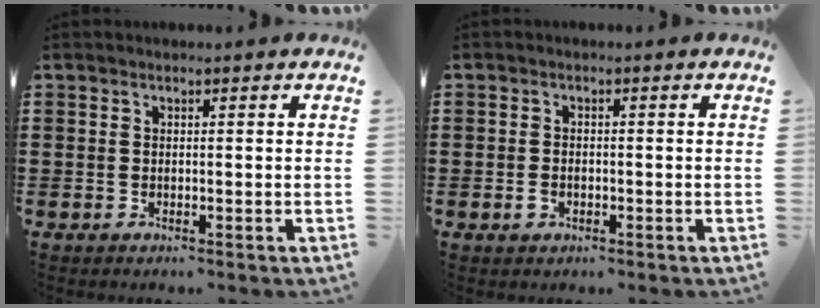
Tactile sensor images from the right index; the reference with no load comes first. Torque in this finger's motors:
{"motor_torque": [-0.30, 0.60, 0.00, 0.00]}